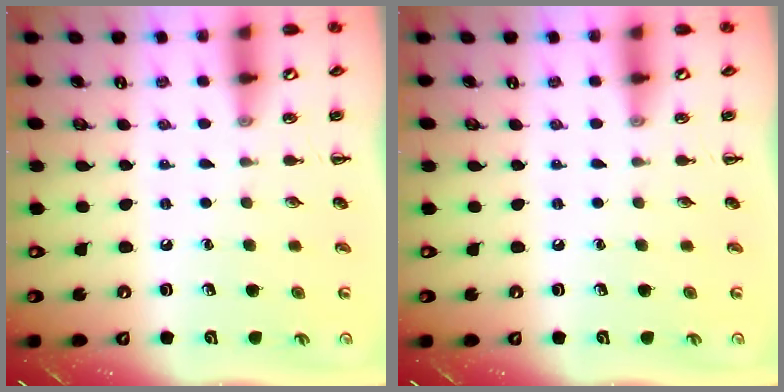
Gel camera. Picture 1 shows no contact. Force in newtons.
{"total": 0.0}